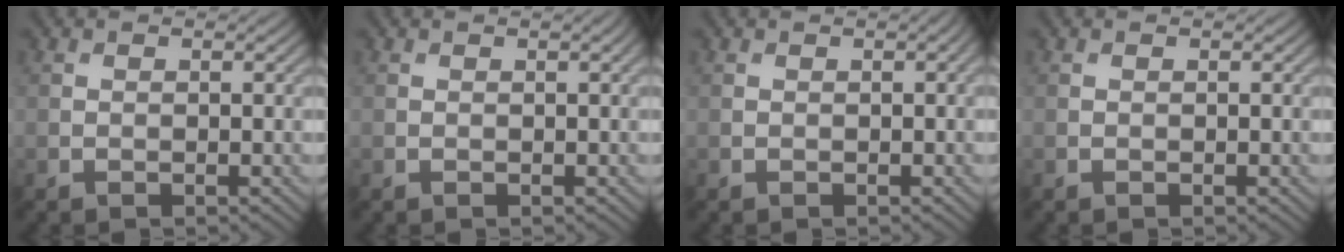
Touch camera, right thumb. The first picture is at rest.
{"total": 0.5, "force": [0.2, 0.0, 0.5], "torque": [-0.008, 0.005, 0.003]}
{"total": 0.5, "force": [0.1, 0.1, 0.5], "torque": [-0.007, 0.005, 0.003]}
{"total": 0.0}